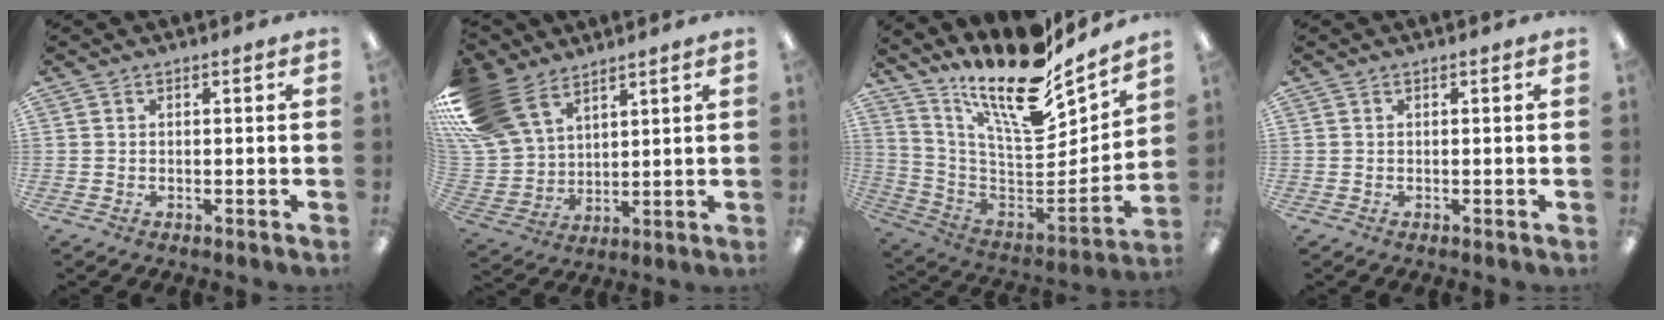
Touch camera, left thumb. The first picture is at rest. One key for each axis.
{"total": 17.9, "fx": 11.0, "fy": 11.3, "fz": 8.6, "tx": -0.201, "ty": -0.044, "tz": 0.214}
{"total": 19.9, "fx": 15.0, "fy": 6.0, "fz": 11.6, "tx": -0.192, "ty": -0.125, "tz": 0.253}
{"total": 0.0}